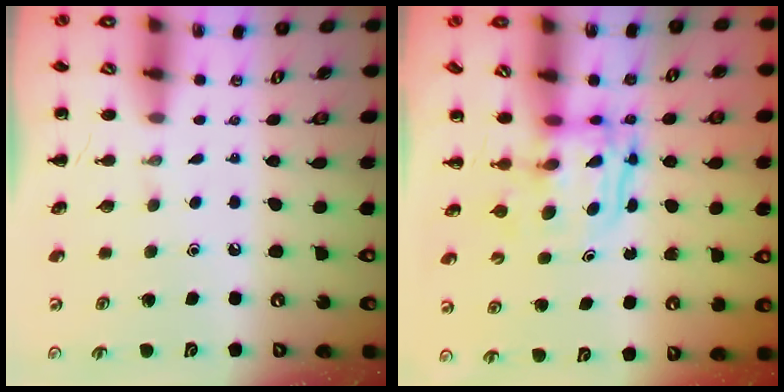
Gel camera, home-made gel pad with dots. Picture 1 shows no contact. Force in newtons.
{"total": 3.8, "press": 3.8, "slide": 0.4}